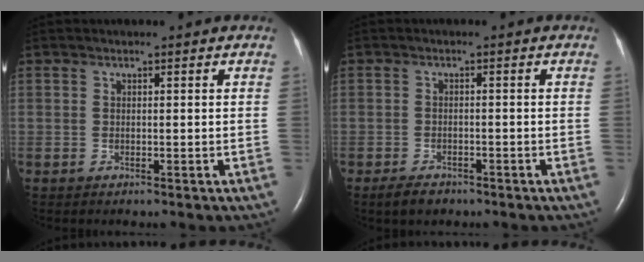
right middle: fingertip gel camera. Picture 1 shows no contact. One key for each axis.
{"total": 2.7, "fx": -2.1, "fy": 1.4, "fz": 1.2, "tx": -0.029, "ty": -0.002, "tz": -0.028}